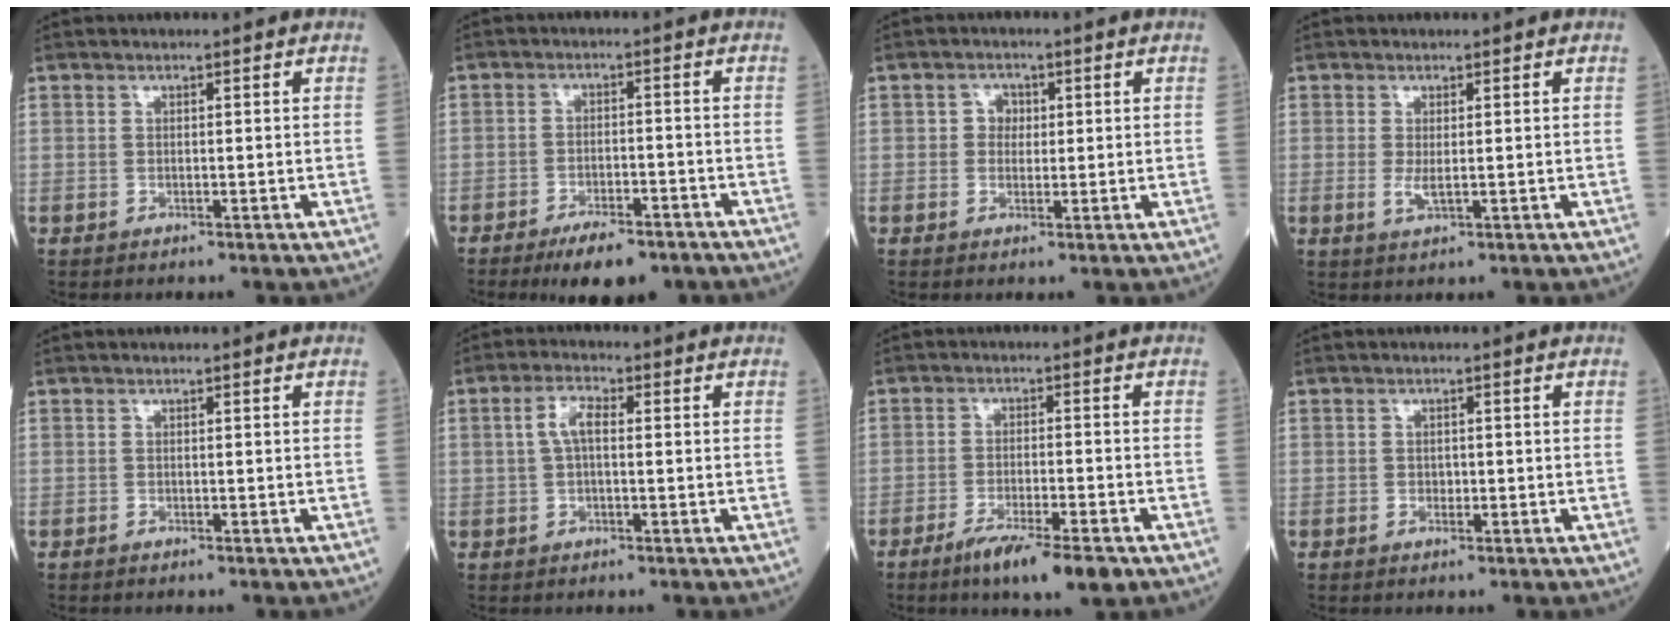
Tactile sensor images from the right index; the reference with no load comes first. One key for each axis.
{"total": 6.7, "fx": -4.9, "fy": 2.4, "fz": 3.9, "tx": -0.060, "ty": -0.001, "tz": -0.076}
{"total": 2.2, "fx": 0.4, "fy": 1.9, "fz": 1.1, "tx": -0.012, "ty": 0.003, "tz": 0.002}
{"total": 1.9, "fx": 0.0, "fy": 0.5, "fz": 1.9, "tx": -0.038, "ty": -0.005, "tz": 0.003}
{"total": 0.0}
{"total": 3.8, "fx": 0.5, "fy": 1.5, "fz": 3.4, "tx": -0.074, "ty": 0.016, "tz": 0.010}
{"total": 8.6, "fx": -5.5, "fy": 0.9, "fz": 6.5, "tx": -0.102, "ty": -0.016, "tz": -0.089}
{"total": 1.0, "fx": -0.2, "fy": 0.8, "fz": 0.6, "tx": -0.009, "ty": 0.002, "tz": -0.003}